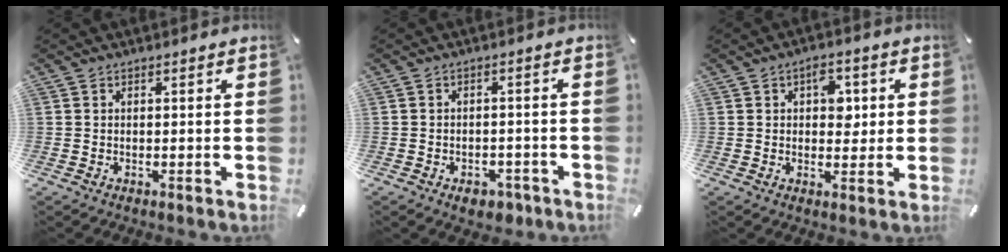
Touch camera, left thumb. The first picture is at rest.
{"total": 4.0, "force": [-2.3, 2.5, 2.1], "torque": [-0.029, 0.014, -0.039]}
{"total": 5.7, "force": [1.3, 4.0, 3.8], "torque": [-0.031, -0.007, 0.012]}